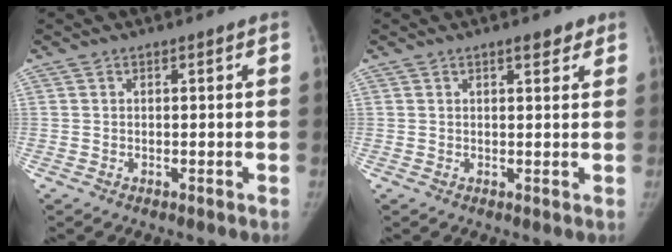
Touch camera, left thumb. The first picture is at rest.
{"total": 2.4, "force": [1.6, 0.9, 1.5], "torque": [-0.008, -0.007, 0.022]}